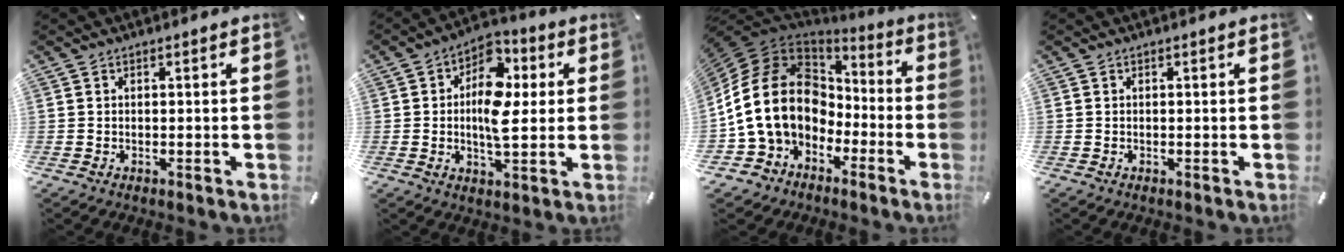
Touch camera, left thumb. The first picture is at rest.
{"total": 11.8, "force": [1.5, 7.0, 9.4], "torque": [-0.149, -0.009, 0.024]}
{"total": 19.3, "force": [-0.4, 15.4, 11.6], "torque": [-0.260, 0.011, -0.006]}
{"total": 0.0}